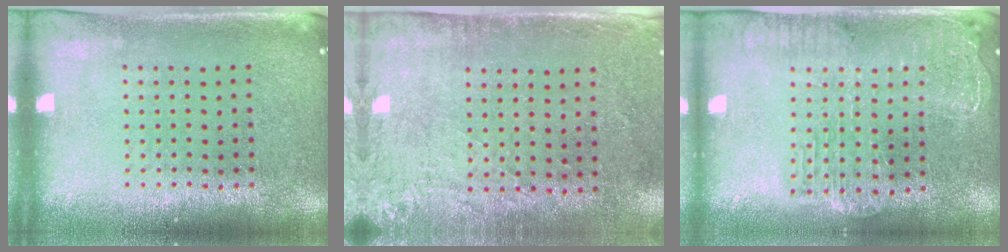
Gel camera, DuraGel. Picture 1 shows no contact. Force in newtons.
{"total": 2.8, "press": 2.3, "slide": 1.6}
{"total": 2.1, "press": 1.9, "slide": 0.9}